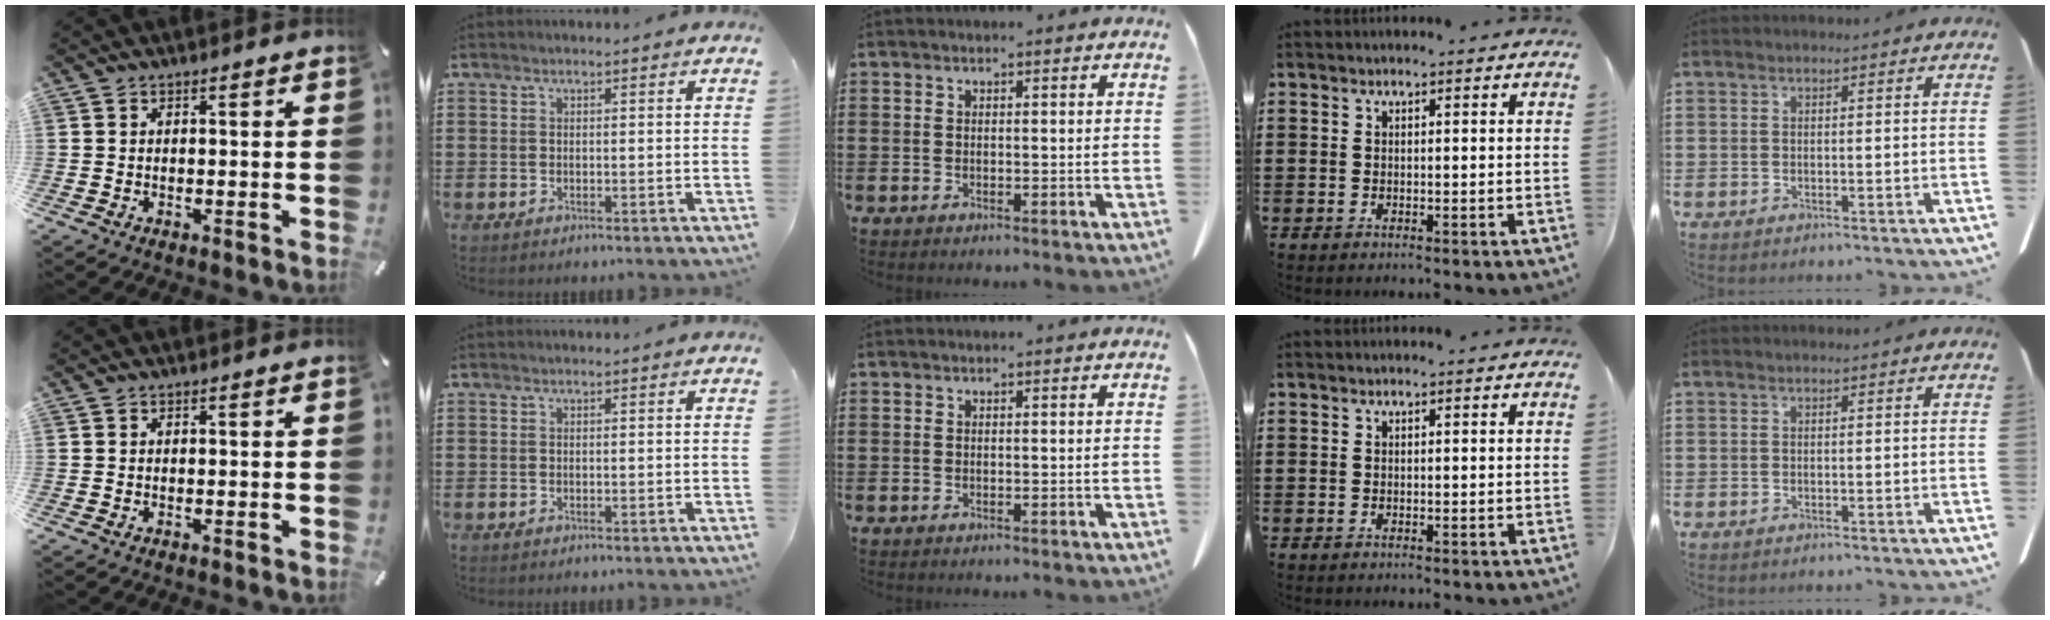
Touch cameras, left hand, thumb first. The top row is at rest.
{}